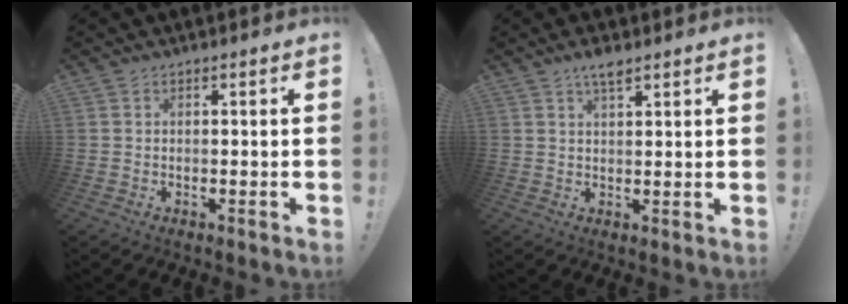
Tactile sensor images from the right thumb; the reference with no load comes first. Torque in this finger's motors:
{"motor_torque": [-0.10, 0.90, 0.28, 0.29, 0.00]}